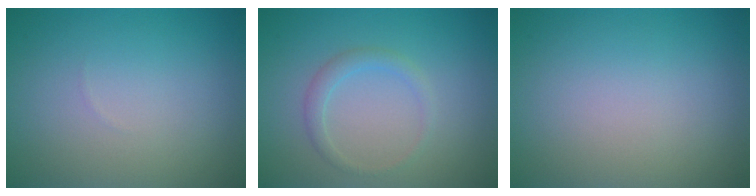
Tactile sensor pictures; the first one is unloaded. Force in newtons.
{"total": 1.5, "press": 1.5, "slide": 0.1}
{"total": 0.0}